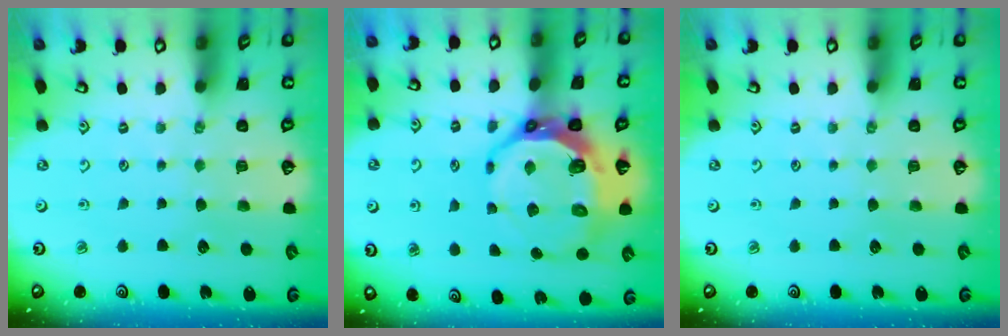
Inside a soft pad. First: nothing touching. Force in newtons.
{"total": 13.8, "press": 13.0, "slide": 4.6}
{"total": 0.0}